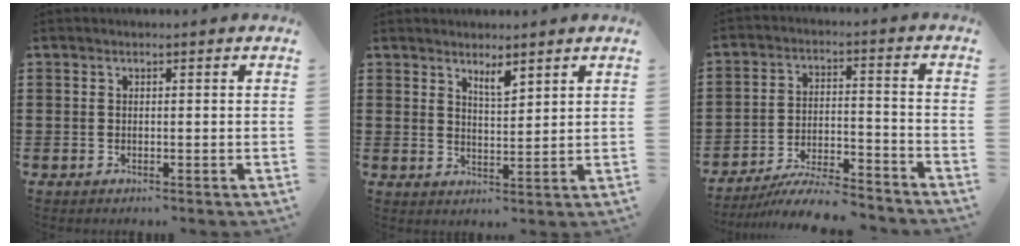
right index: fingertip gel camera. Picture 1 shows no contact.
{"total": 3.0, "force": [2.5, 0.7, 1.6], "torque": [-0.028, -0.002, 0.044]}
{"total": 7.6, "force": [-7.2, 0.8, 2.4], "torque": [-0.043, 0.012, -0.138]}